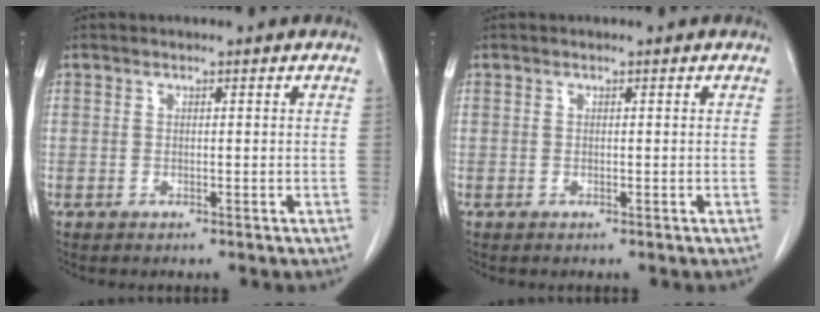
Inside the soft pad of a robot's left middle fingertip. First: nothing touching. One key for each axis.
{"total": 0.0}